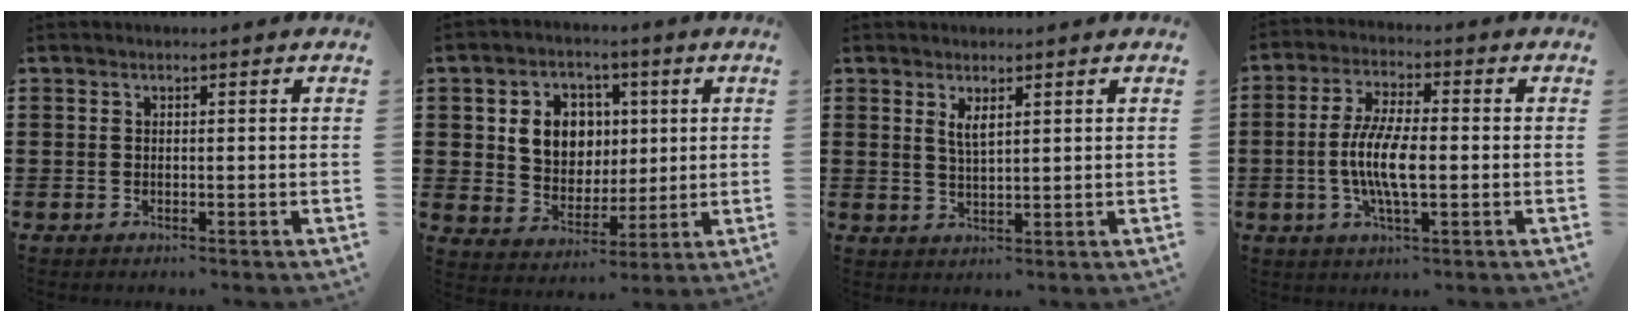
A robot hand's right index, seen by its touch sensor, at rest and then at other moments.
{"total": 8.0, "force": [1.7, 6.8, 3.7], "torque": [-0.087, 0.018, 0.028]}
{"total": 2.4, "force": [1.4, 0.7, 1.8], "torque": [-0.039, 0.003, 0.025]}
{"total": 8.0, "force": [-1.2, 2.3, 7.5], "torque": [-0.165, -0.007, -0.030]}